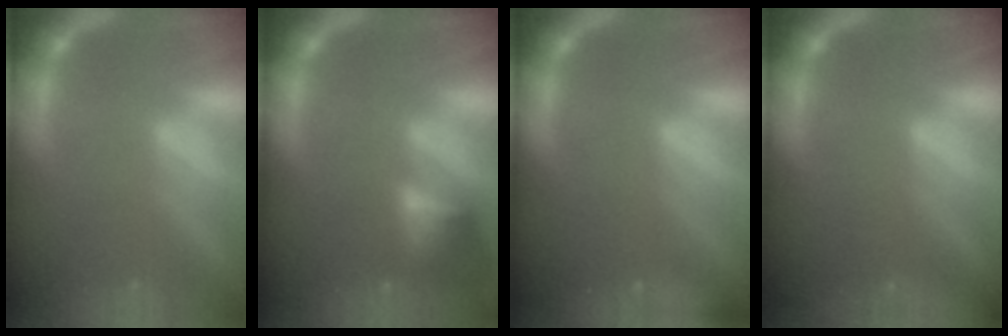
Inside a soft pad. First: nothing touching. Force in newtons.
{"total": 4.5}
{"total": 4.0}
{"total": 9.4}